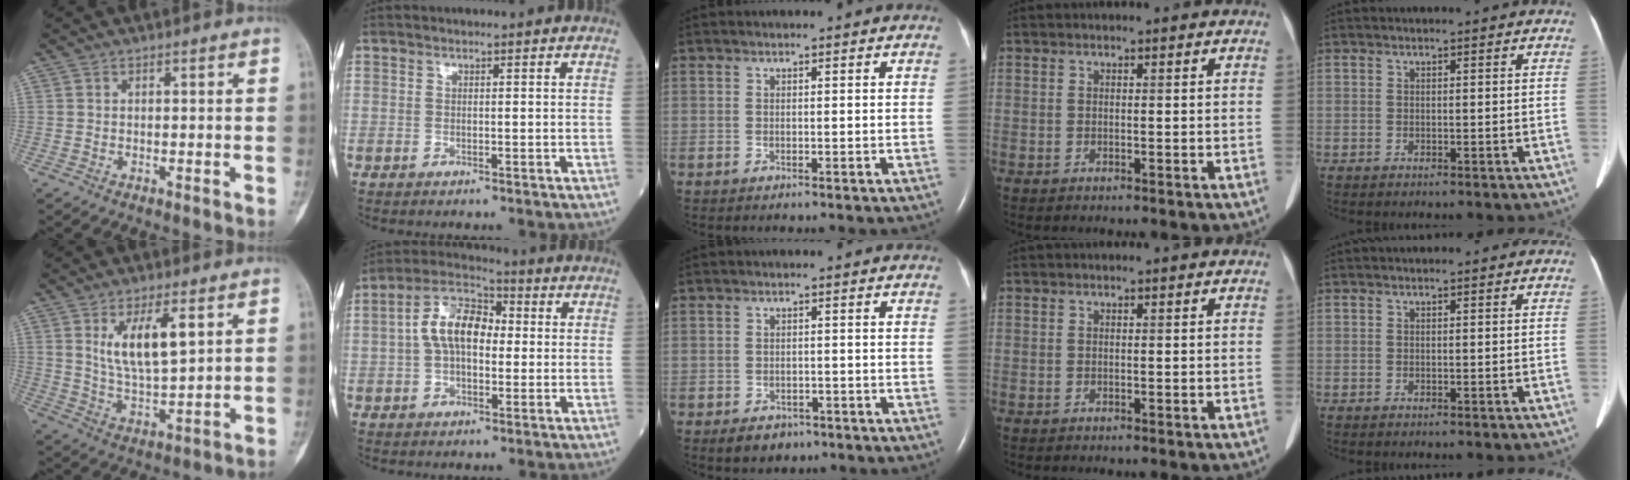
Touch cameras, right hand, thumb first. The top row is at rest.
{"thumb": {"total": 10.3, "force": [3.8, 3.8, 8.8], "torque": [-0.147, -0.024, 0.081]}, "index": {"total": 9.3, "force": [0.5, 5.0, 7.8], "torque": [-0.158, 0.034, 0.003]}, "middle": {"total": 3.5, "force": [-2.3, 2.4, 1.2], "torque": [-0.021, 0.002, -0.025]}}